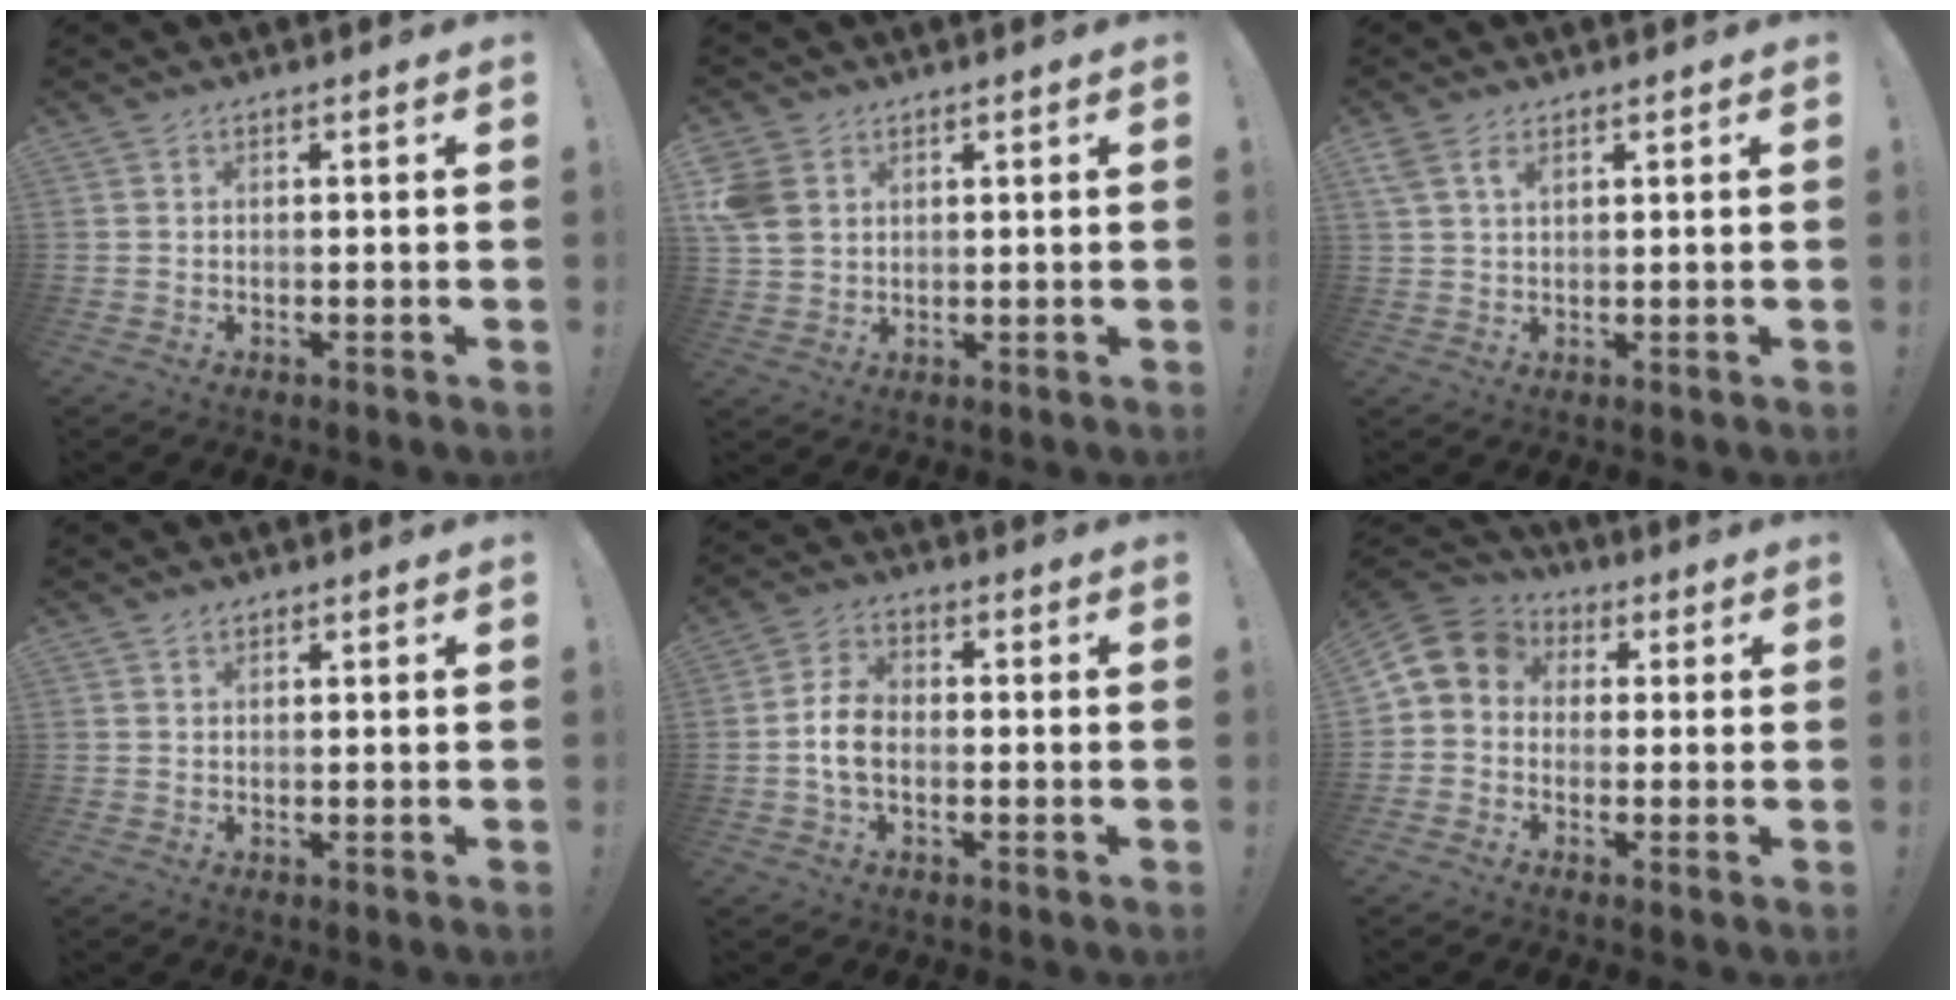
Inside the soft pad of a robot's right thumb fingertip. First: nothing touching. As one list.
[{"total": 7.2, "force": [2.7, 5.7, 3.6], "torque": [-0.074, -0.001, 0.057]}, {"total": 4.3, "force": [2.4, 2.2, 2.9], "torque": [-0.055, -0.004, 0.044]}, {"total": 0.9, "force": [0.7, 0.5, 0.3], "torque": [-0.006, 0.000, 0.014]}, {"total": 7.6, "force": [-1.4, 4.8, 5.6], "torque": [-0.110, 0.013, -0.021]}, {"total": 8.1, "force": [0.4, 7.1, 3.9], "torque": [-0.061, 0.011, 0.016]}]